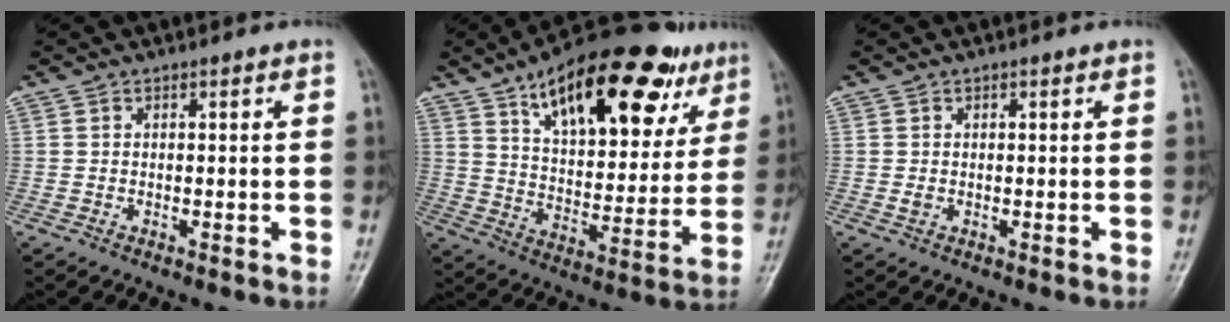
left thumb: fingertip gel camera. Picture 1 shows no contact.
{"total": 26.4, "force": [14.3, 11.7, 18.8], "torque": [-0.243, -0.022, 0.223]}
{"total": 0.9, "force": [0.0, 0.7, 0.5], "torque": [-0.009, -0.001, 0.001]}